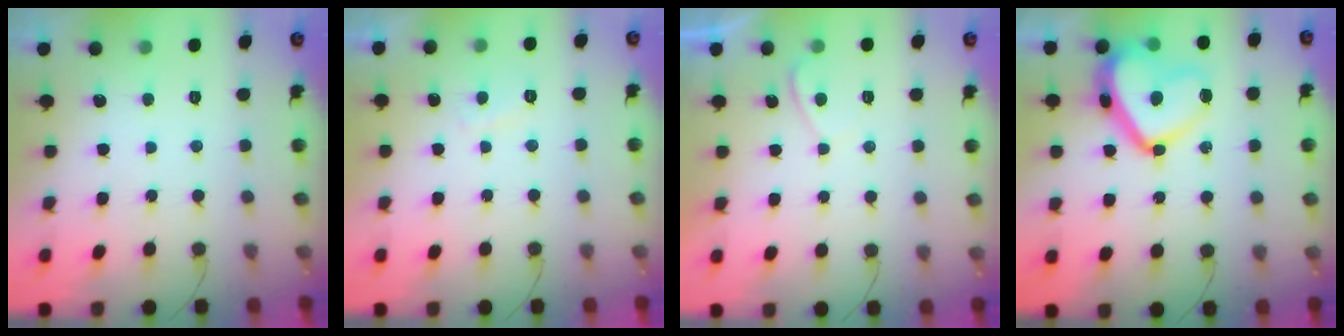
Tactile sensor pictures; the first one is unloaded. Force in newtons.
{"total": 2.5, "press": 2.4, "slide": 0.8}
{"total": 1.0, "press": 0.8, "slide": 0.6}
{"total": 17.7, "press": 17.7, "slide": 1.4}